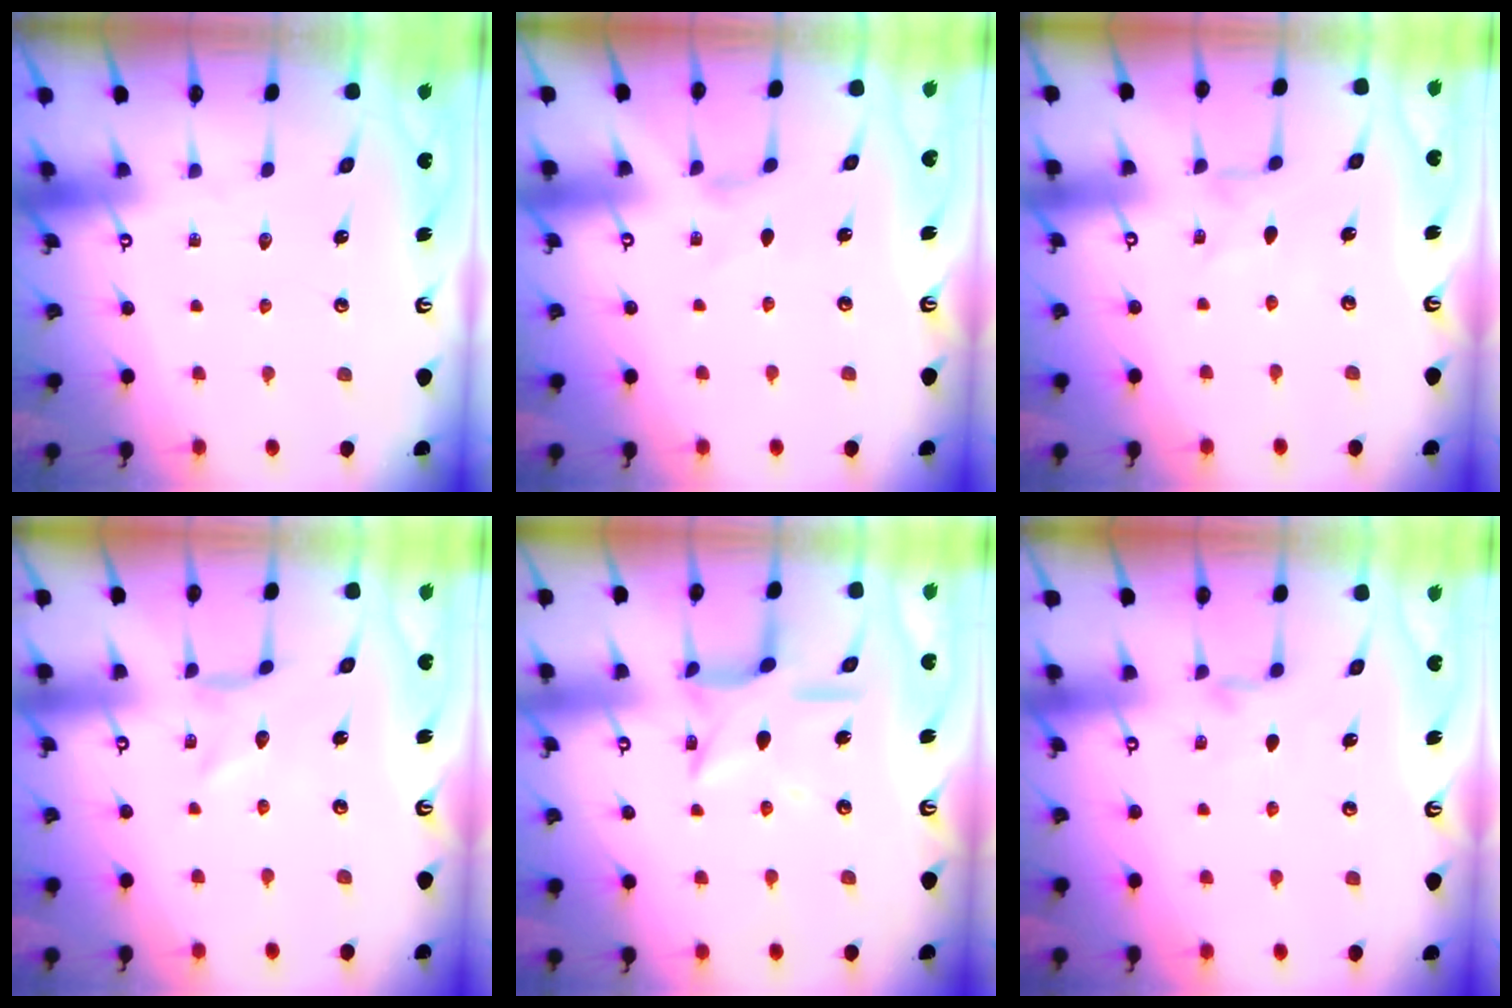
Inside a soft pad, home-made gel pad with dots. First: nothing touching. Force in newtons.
{"total": 0.0}
{"total": 0.0}
{"total": 0.0}
{"total": 11.2, "press": 11.1, "slide": 1.0}
{"total": 3.5, "press": 3.4, "slide": 0.5}